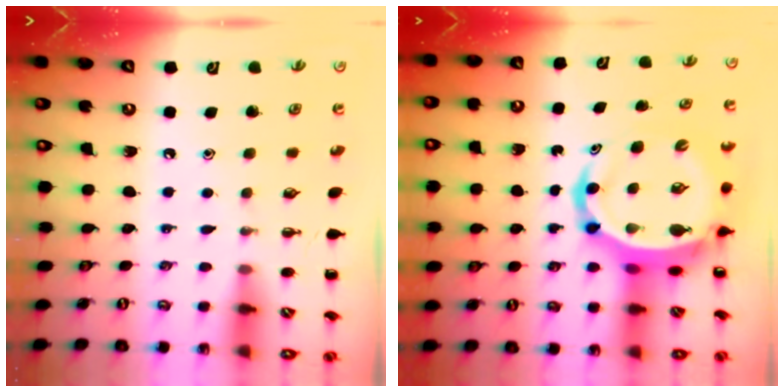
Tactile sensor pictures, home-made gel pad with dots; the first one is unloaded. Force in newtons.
{"total": 10.3, "press": 9.8, "slide": 3.2}